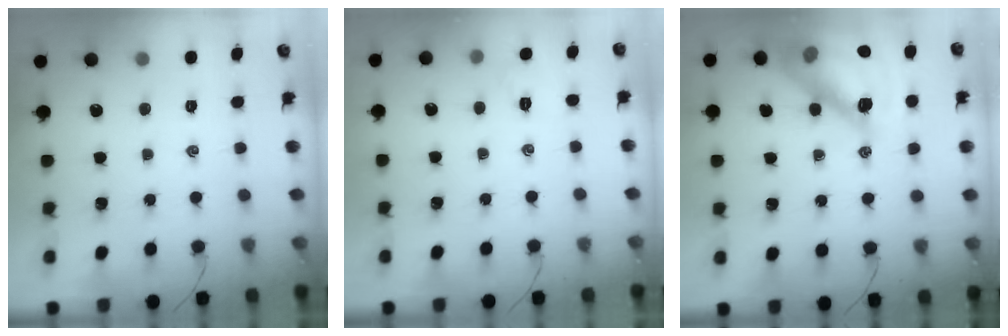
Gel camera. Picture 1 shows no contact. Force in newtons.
{"total": 2.5, "press": 2.4, "slide": 0.7}
{"total": 20.2, "press": 20.1, "slide": 2.2}